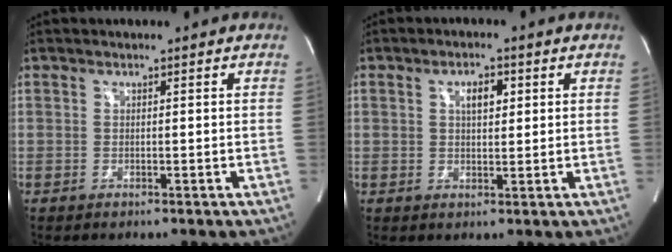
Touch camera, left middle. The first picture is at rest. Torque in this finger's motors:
{"motor_torque": [0.68, -0.47, 0.42, 0.06]}